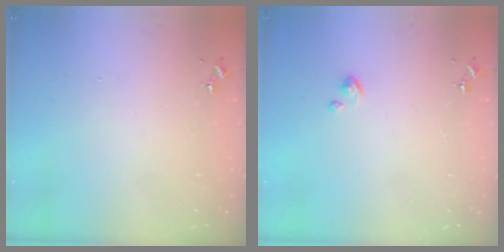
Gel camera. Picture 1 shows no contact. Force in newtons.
{"total": 2.8, "press": 2.8, "slide": 0.2}